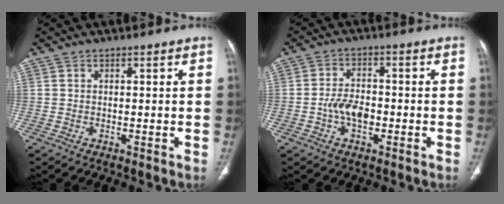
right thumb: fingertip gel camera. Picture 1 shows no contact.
{"total": 5.6, "force": [-1.6, 3.3, 4.3], "torque": [-0.070, 0.015, -0.032]}